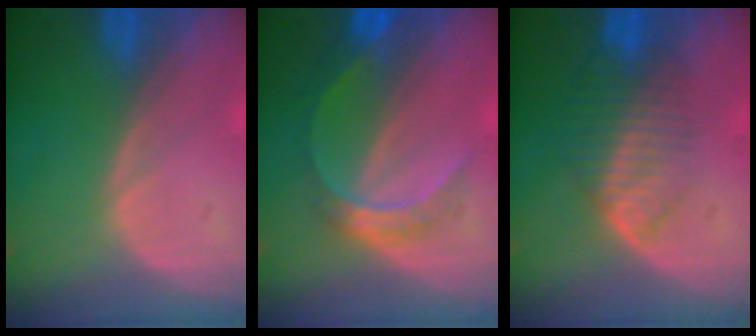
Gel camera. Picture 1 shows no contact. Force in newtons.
{"total": 6.7, "press": 5.7, "slide": 3.4}
{"total": 6.7, "press": 5.9, "slide": 3.2}